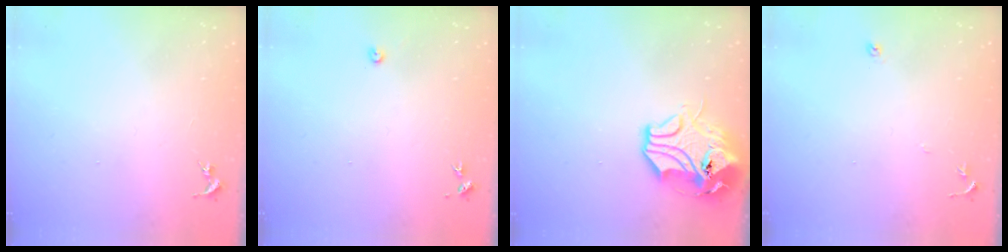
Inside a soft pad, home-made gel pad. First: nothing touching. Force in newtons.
{"total": 2.4, "press": 2.4, "slide": 0.3}
{"total": 13.8, "press": 13.6, "slide": 2.0}
{"total": 4.6, "press": 4.6, "slide": 0.5}